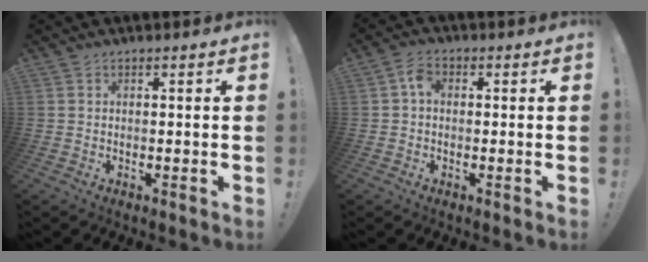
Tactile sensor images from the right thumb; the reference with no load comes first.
{"total": 4.2, "force": [0.3, 2.9, 3.0], "torque": [-0.051, 0.012, 0.005]}